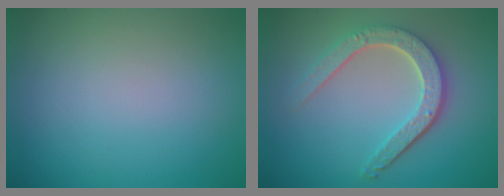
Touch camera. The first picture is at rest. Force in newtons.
{"total": 4.7, "press": 3.6, "slide": 2.9}